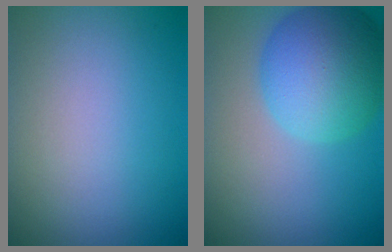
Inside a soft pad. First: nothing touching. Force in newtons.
{"total": 8.8, "press": 8.8, "slide": 0.3}